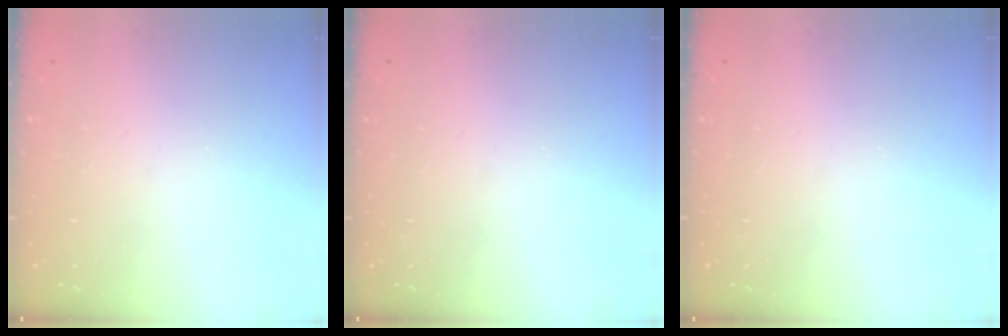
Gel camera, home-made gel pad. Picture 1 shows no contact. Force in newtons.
{"total": 0.0}
{"total": 0.0}